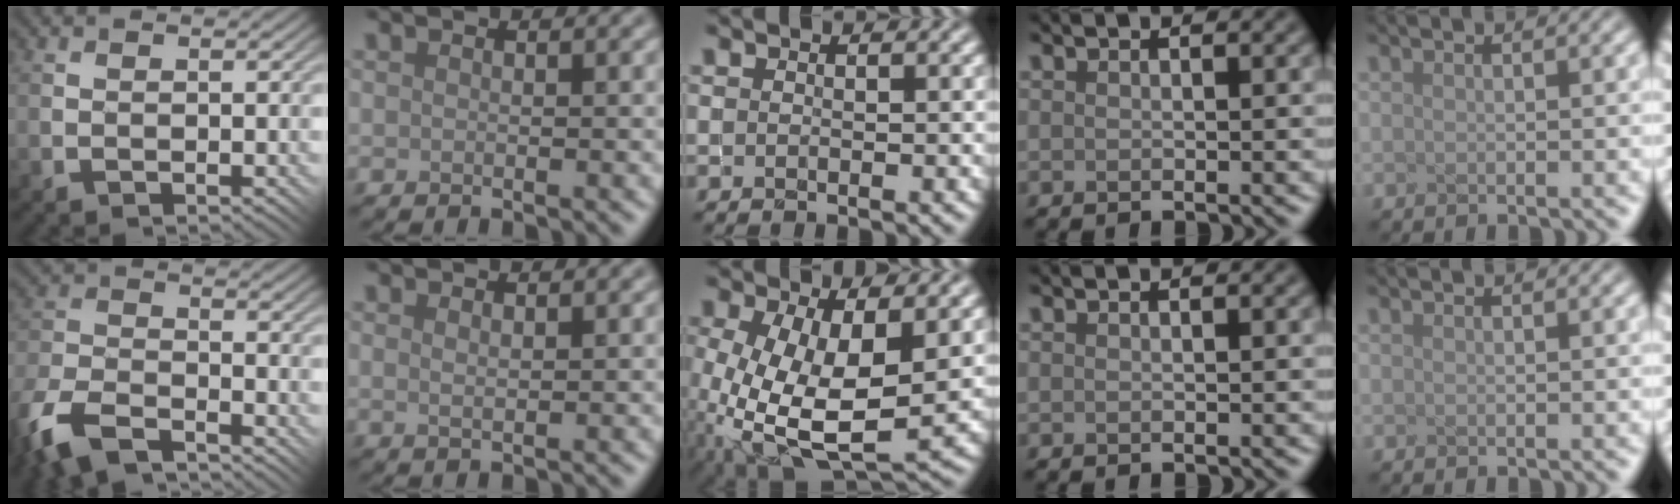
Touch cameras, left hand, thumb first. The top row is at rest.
{"thumb": {"total": 9.8, "force": [-7.2, 4.1, 5.1], "torque": [-0.126, -0.013, -0.149]}, "index": {"total": 0.8, "force": [0.4, 0.2, 0.7], "torque": [-0.013, -0.002, 0.007]}, "middle": {"total": 10.7, "force": [-1.7, 5.3, 9.1], "torque": [-0.201, -0.026, -0.023]}}